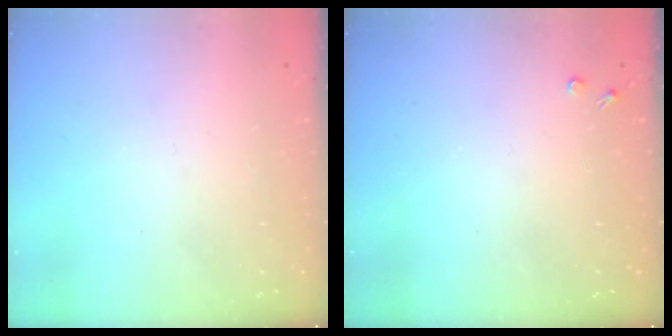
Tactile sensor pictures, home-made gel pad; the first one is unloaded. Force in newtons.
{"total": 2.7, "press": 2.7, "slide": 0.4}